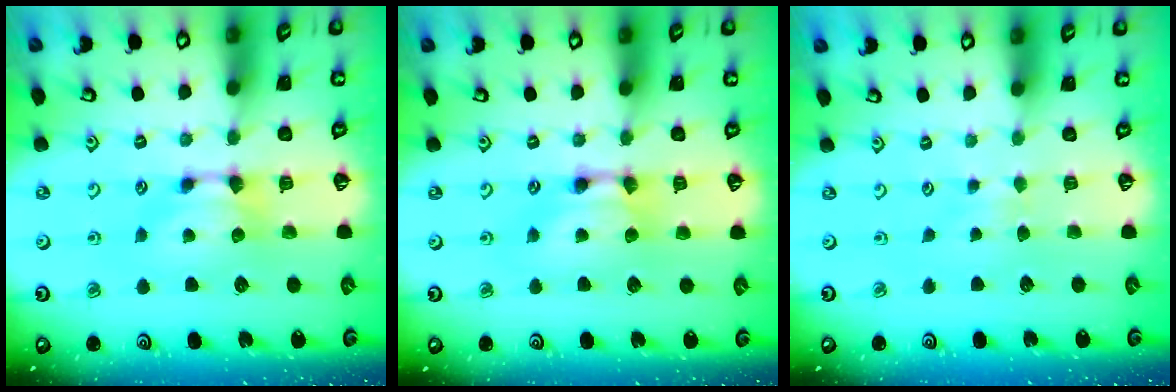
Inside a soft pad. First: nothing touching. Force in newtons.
{"total": 2.1, "press": 2.1, "slide": 0.2}
{"total": 3.1, "press": 3.1, "slide": 0.3}